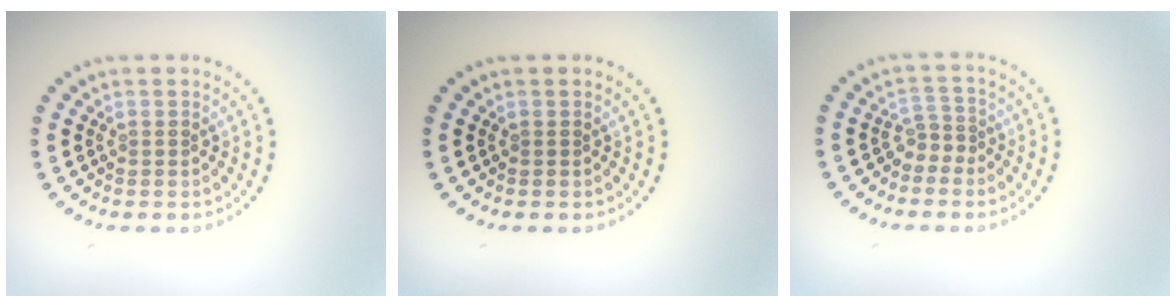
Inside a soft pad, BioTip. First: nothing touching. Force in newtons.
{"total": 0.0}
{"total": 1.7, "press": 1.1, "slide": 1.3}